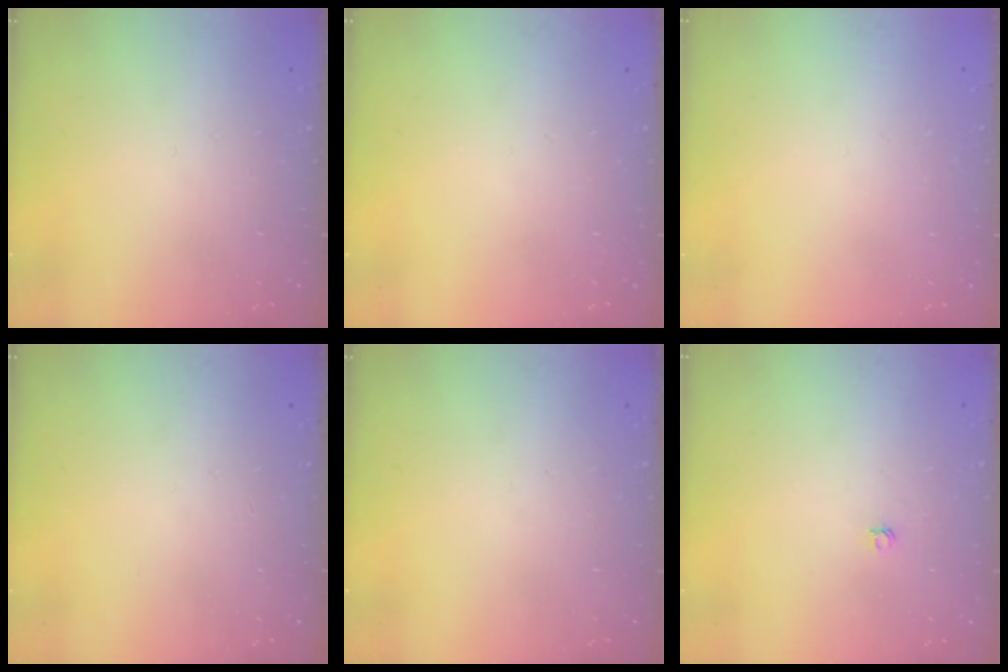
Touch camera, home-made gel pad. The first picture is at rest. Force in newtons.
{"total": 0.0}
{"total": 0.7, "press": 0.7, "slide": 0.1}
{"total": 0.0}
{"total": 0.0}
{"total": 3.0, "press": 3.0, "slide": 0.4}